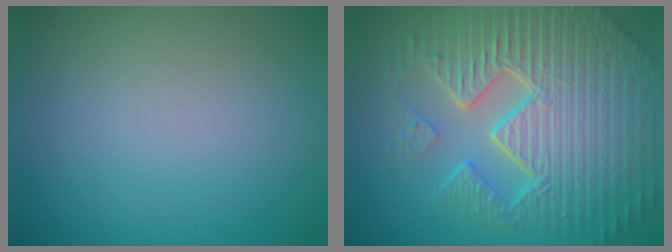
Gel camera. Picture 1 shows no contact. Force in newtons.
{"total": 10.8, "press": 7.0, "slide": 8.3}